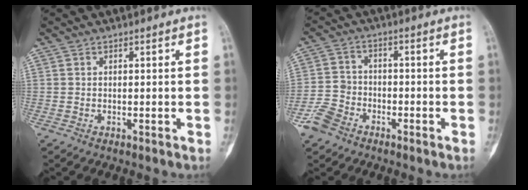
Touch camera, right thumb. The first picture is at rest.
{"total": 6.5, "force": [-4.2, 4.4, 2.3], "torque": [-0.043, 0.019, -0.087]}